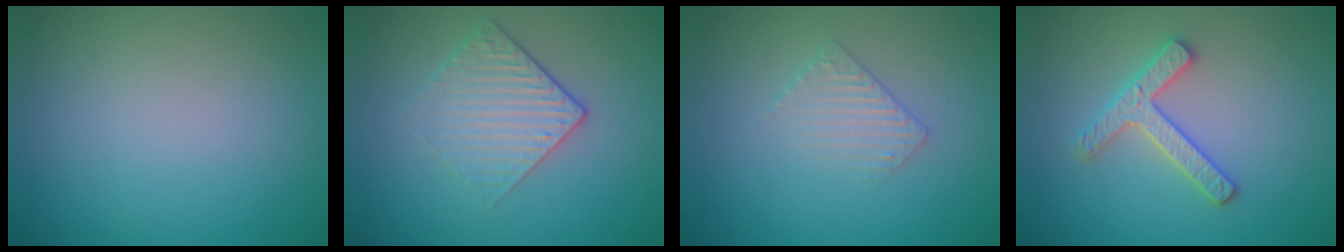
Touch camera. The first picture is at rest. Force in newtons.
{"total": 3.1, "press": 2.7, "slide": 1.7}
{"total": 1.9, "press": 1.9, "slide": 0.5}
{"total": 2.7, "press": 2.6, "slide": 0.5}